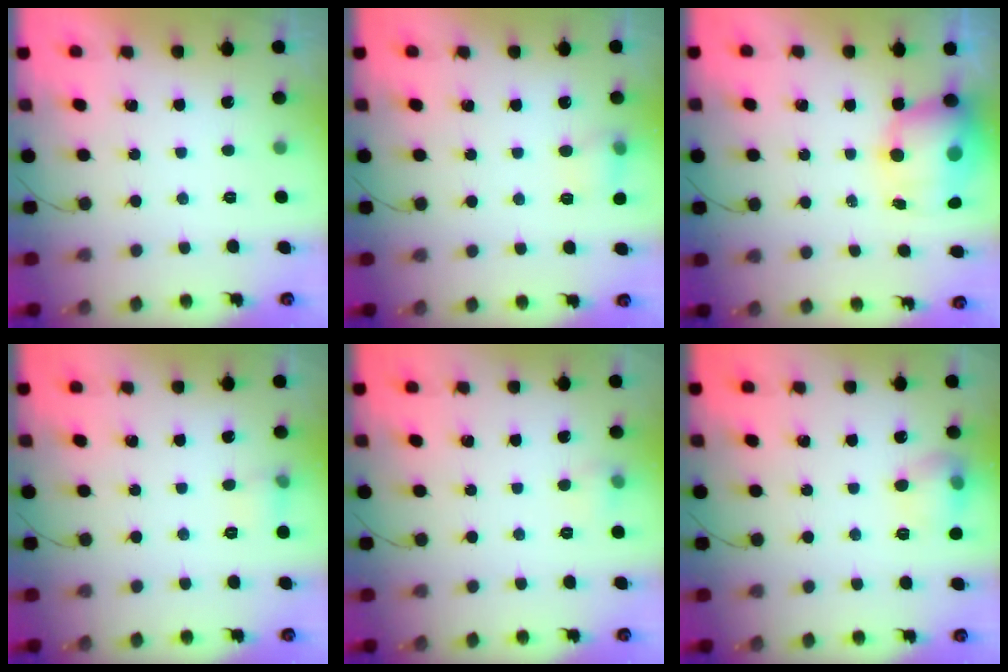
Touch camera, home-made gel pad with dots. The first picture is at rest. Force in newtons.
{"total": 6.1, "press": 5.9, "slide": 1.6}
{"total": 12.0, "press": 11.6, "slide": 2.9}
{"total": 5.7, "press": 5.5, "slide": 1.7}
{"total": 5.0, "press": 3.7, "slide": 3.5}
{"total": 9.1, "press": 9.1, "slide": 1.0}